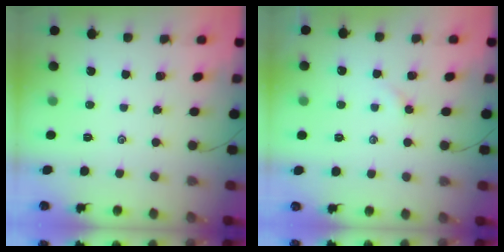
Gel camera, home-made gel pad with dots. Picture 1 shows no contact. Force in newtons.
{"total": 2.1, "press": 2.1, "slide": 0.4}